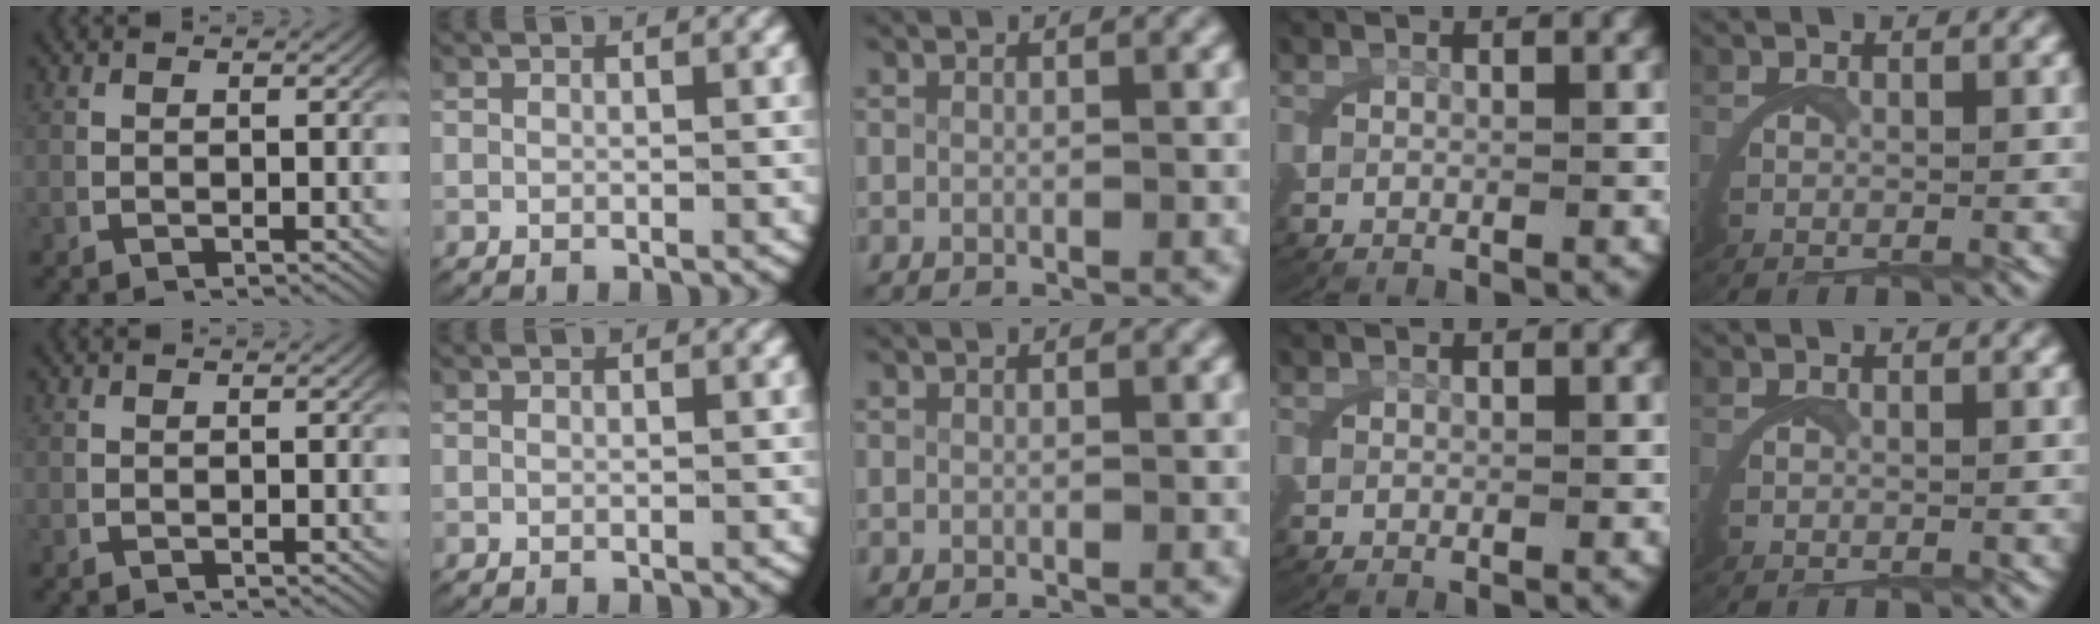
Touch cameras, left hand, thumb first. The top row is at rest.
{}